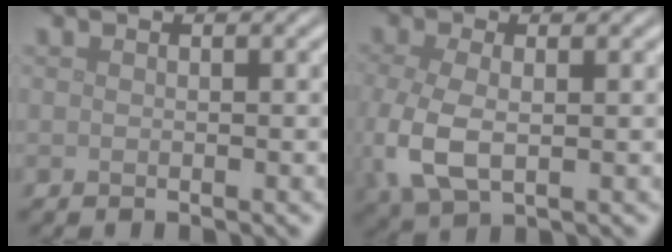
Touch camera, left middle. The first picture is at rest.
{"total": 5.6, "force": [-0.9, 3.2, 4.5], "torque": [-0.124, -0.013, -0.015]}